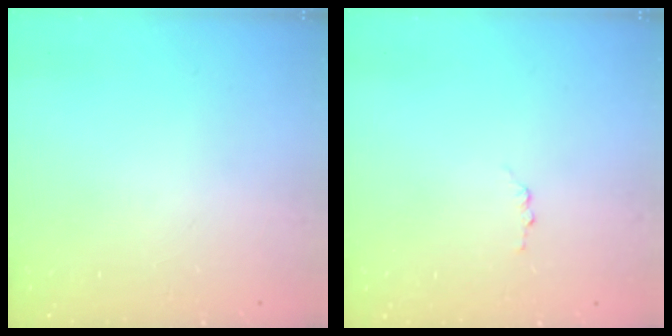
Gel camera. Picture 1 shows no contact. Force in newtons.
{"total": 2.8, "press": 2.8, "slide": 0.3}